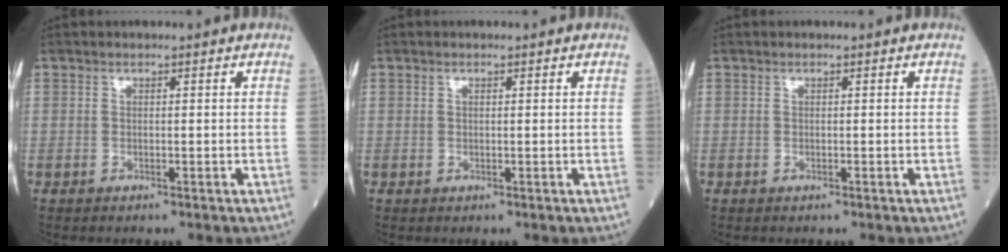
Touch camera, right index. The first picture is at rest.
{"total": 0.0}
{"total": 0.0}